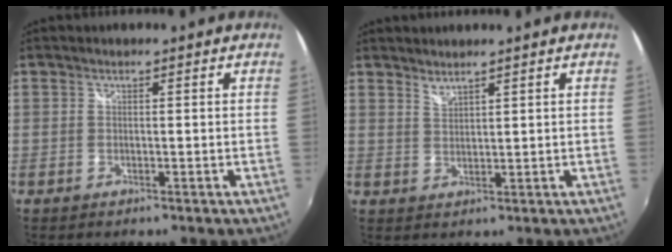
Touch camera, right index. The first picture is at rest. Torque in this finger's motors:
{"motor_torque": [-0.12, 0.14, -0.02, -0.01]}